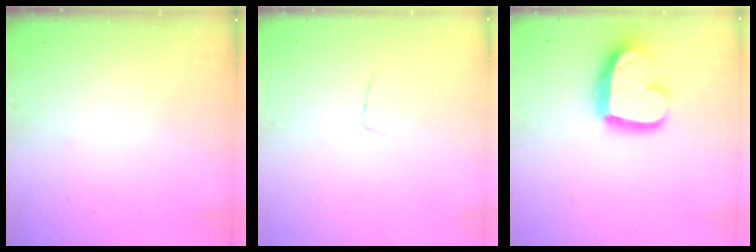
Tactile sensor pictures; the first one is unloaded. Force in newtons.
{"total": 3.2, "press": 3.2, "slide": 0.2}
{"total": 18.3, "press": 18.2, "slide": 1.6}